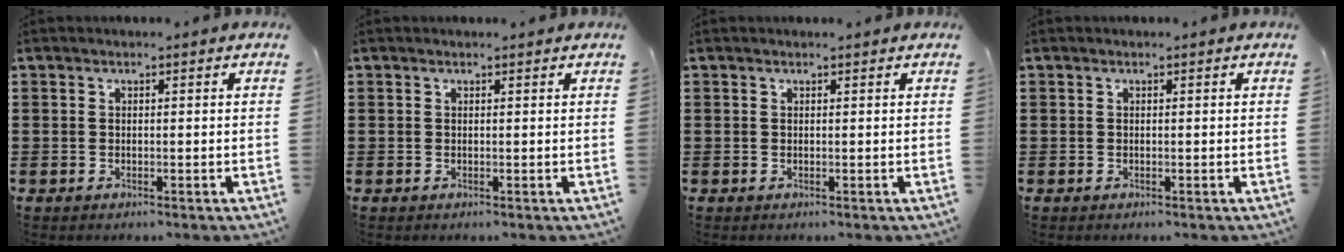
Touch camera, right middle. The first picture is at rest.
{"total": 0.0}
{"total": 0.0}
{"total": 0.0}